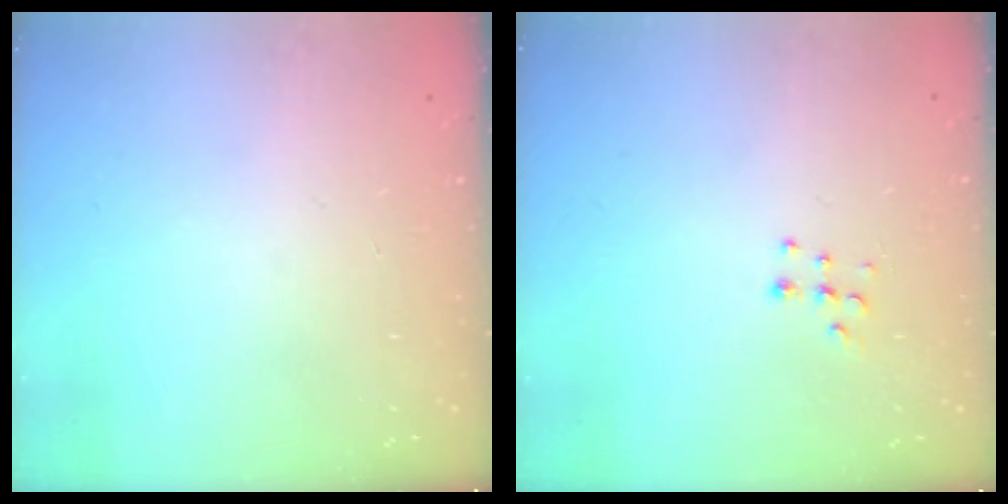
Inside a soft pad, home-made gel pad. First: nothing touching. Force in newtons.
{"total": 6.2, "press": 6.1, "slide": 0.7}